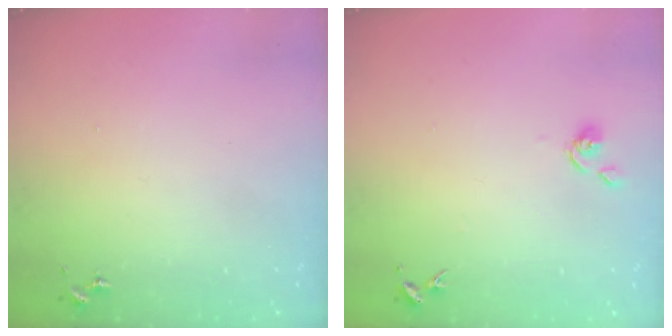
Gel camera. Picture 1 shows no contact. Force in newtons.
{"total": 6.3, "press": 6.3, "slide": 0.5}